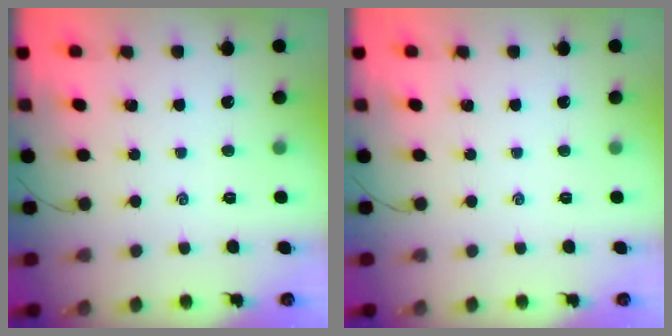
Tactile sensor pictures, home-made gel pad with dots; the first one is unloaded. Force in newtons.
{"total": 0.0}